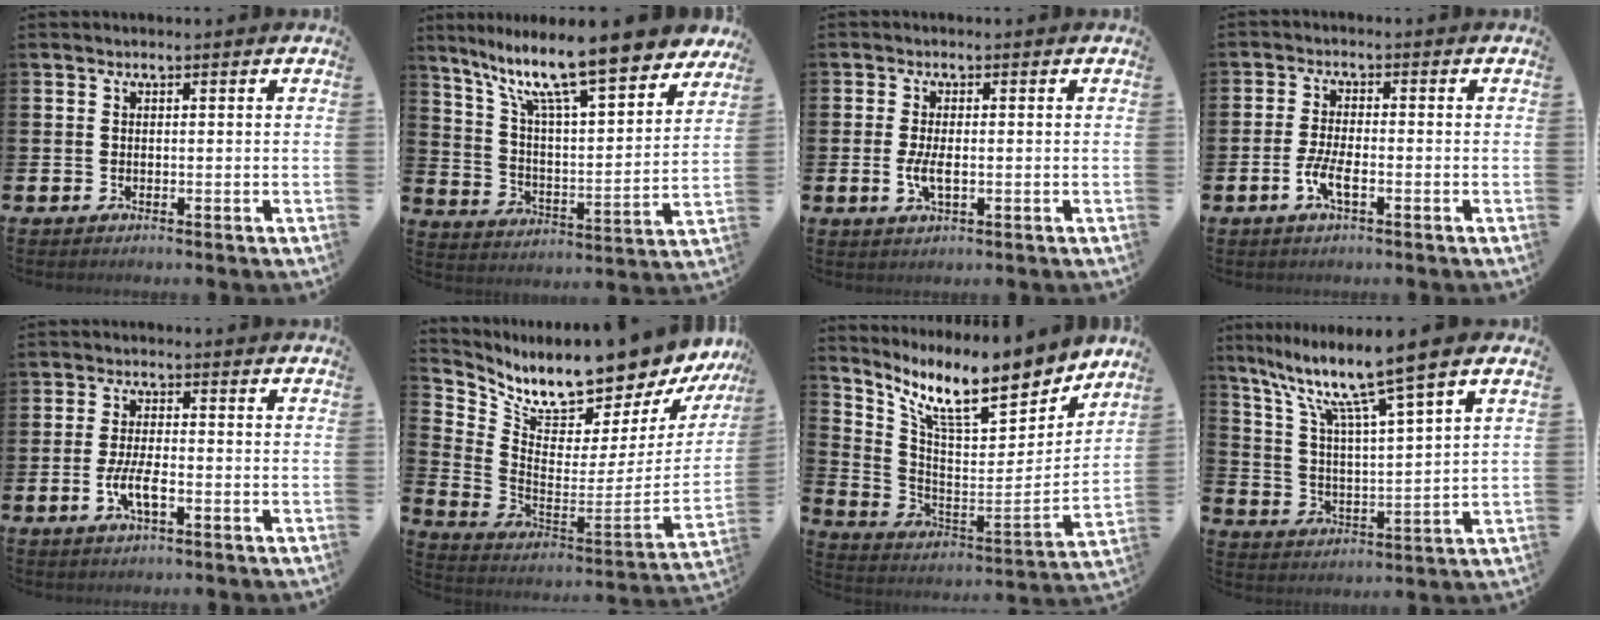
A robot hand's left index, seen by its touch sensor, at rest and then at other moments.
{"total": 13.4, "force": [11.0, 2.2, 7.3], "torque": [-0.165, -0.073, 0.184]}
{"total": 3.2, "force": [-0.3, 1.3, 2.9], "torque": [-0.055, -0.004, -0.009]}
{"total": 3.5, "force": [-1.4, 1.0, 3.0], "torque": [-0.065, -0.001, -0.028]}
{"total": 4.0, "force": [-1.3, 1.1, 3.7], "torque": [-0.060, -0.001, -0.027]}
{"total": 9.7, "force": [8.9, 1.8, 3.2], "torque": [-0.091, -0.086, 0.146]}
{"total": 12.9, "force": [10.6, 3.0, 6.7], "torque": [-0.148, -0.075, 0.176]}
{"total": 10.3, "force": [8.0, 0.8, 6.5], "torque": [-0.148, -0.042, 0.129]}